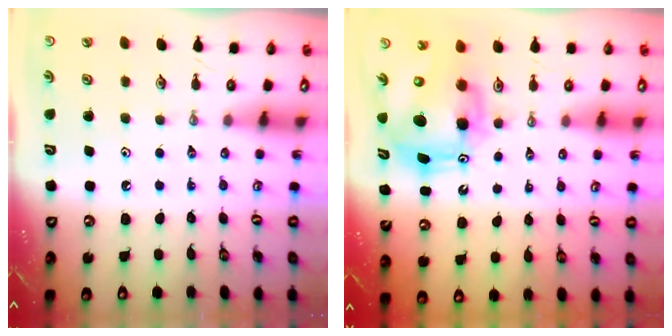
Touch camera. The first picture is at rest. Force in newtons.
{"total": 9.9, "press": 9.7, "slide": 2.0}